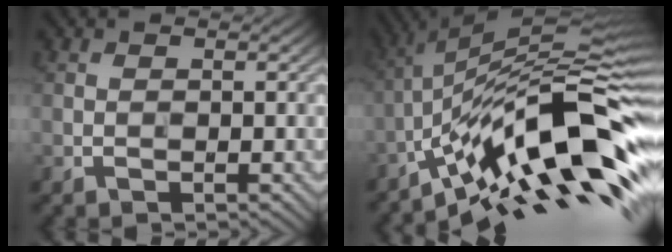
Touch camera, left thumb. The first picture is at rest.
{"total": 16.3, "force": [-5.8, 3.7, 14.8], "torque": [-0.236, 0.034, -0.117]}